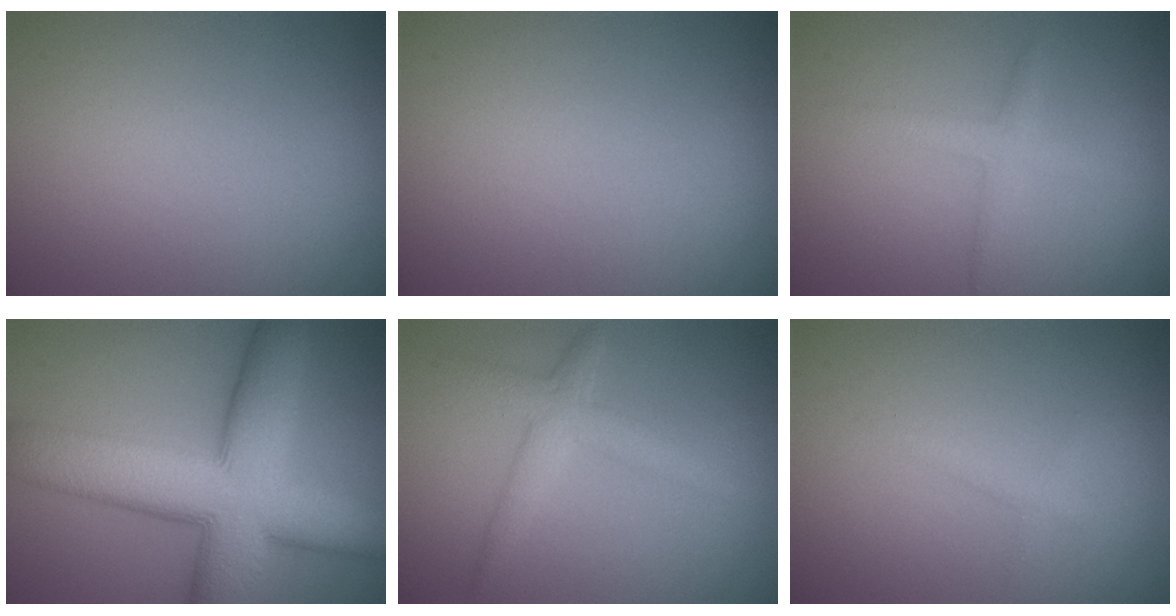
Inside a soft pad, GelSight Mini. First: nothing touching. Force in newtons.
{"total": 0.0}
{"total": 1.8, "press": 1.8, "slide": 0.1}
{"total": 12.7, "press": 12.6, "slide": 0.5}
{"total": 2.8, "press": 2.8, "slide": 0.1}
{"total": 0.9, "press": 0.9, "slide": 0.1}